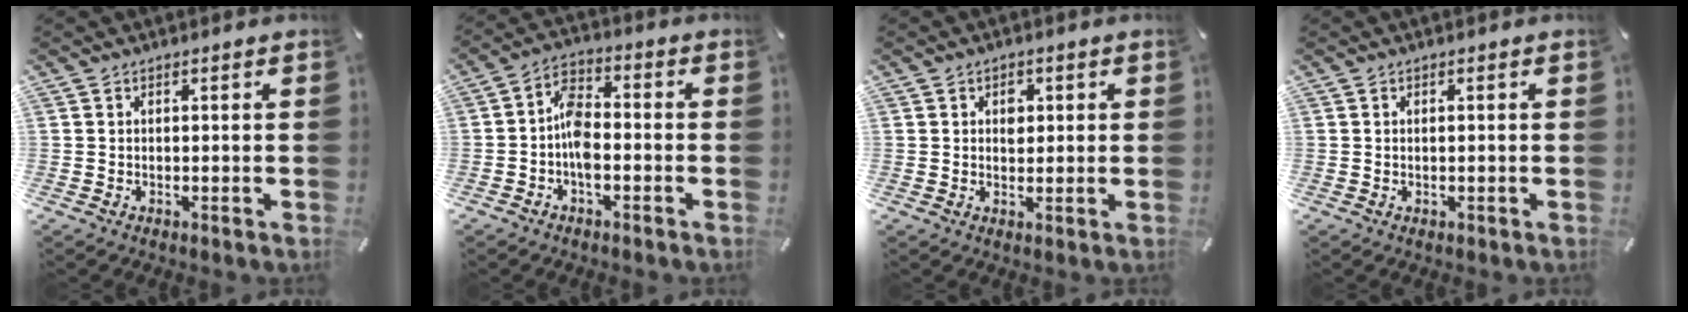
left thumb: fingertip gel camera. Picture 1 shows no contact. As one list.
[{"total": 7.2, "force": [-2.3, 4.3, 5.4], "torque": [-0.105, 0.018, -0.041]}, {"total": 3.0, "force": [0.7, 2.3, 1.7], "torque": [-0.004, -0.005, 0.003]}, {"total": 0.0}]